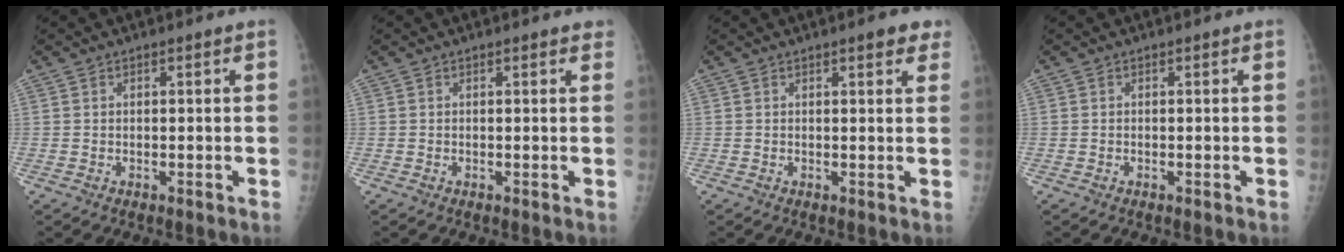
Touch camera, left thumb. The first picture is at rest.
{"total": 1.6, "force": [1.2, 0.4, 0.9], "torque": [-0.006, 0.003, 0.012]}
{"total": 3.6, "force": [2.2, 1.1, 2.6], "torque": [-0.021, -0.005, 0.023]}
{"total": 0.0}